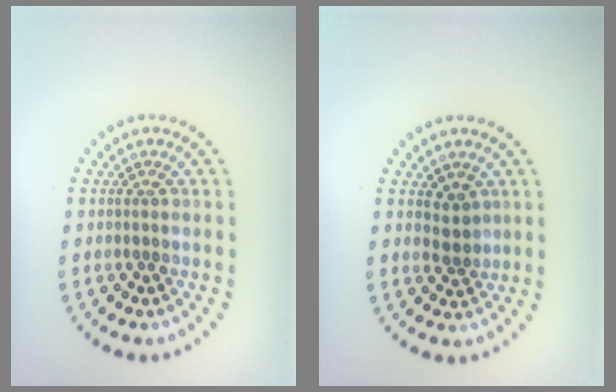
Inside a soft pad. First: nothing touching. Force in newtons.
{"total": 1.7, "press": 1.3, "slide": 1.1}